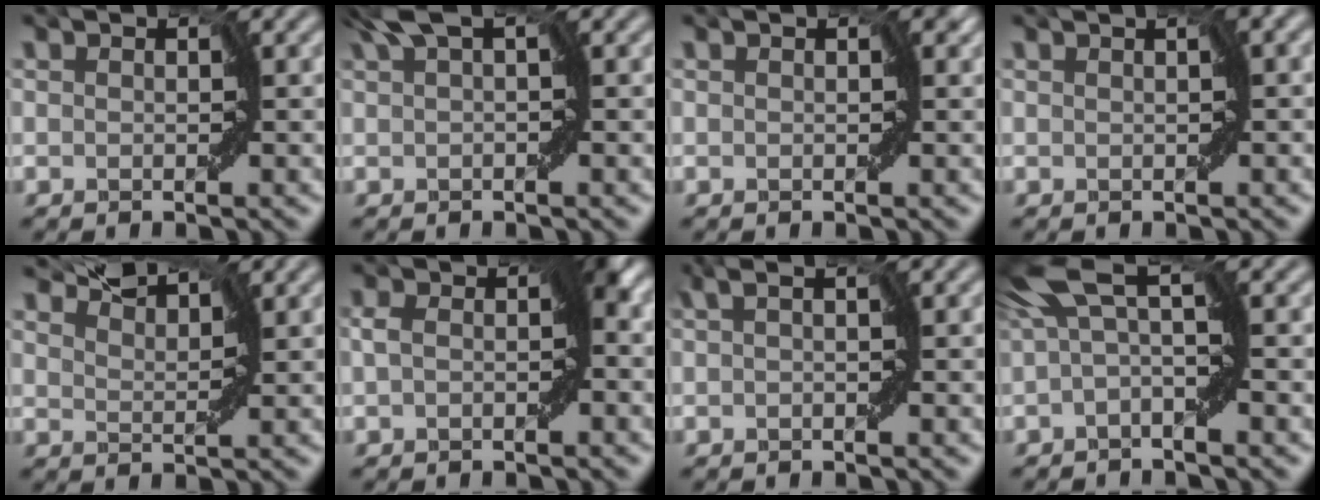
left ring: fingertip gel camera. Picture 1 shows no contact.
{"total": 2.5, "force": [1.3, 0.5, 2.1], "torque": [-0.039, 0.009, 0.017]}
{"total": 0.8, "force": [0.2, 0.4, 0.6], "torque": [-0.008, -0.002, 0.002]}
{"total": 1.1, "force": [0.1, 0.0, 1.1], "torque": [-0.028, 0.000, -0.001]}
{"total": 2.9, "force": [2.9, 0.2, 0.4], "torque": [-0.017, 0.001, 0.055]}
{"total": 3.5, "force": [-0.3, 1.4, 3.2], "torque": [-0.056, 0.007, -0.015]}
{"total": 1.0, "force": [0.2, -0.1, 1.0], "torque": [-0.025, 0.001, 0.001]}
{"total": 4.7, "force": [0.7, 1.0, 4.6], "torque": [-0.090, 0.021, -0.004]}